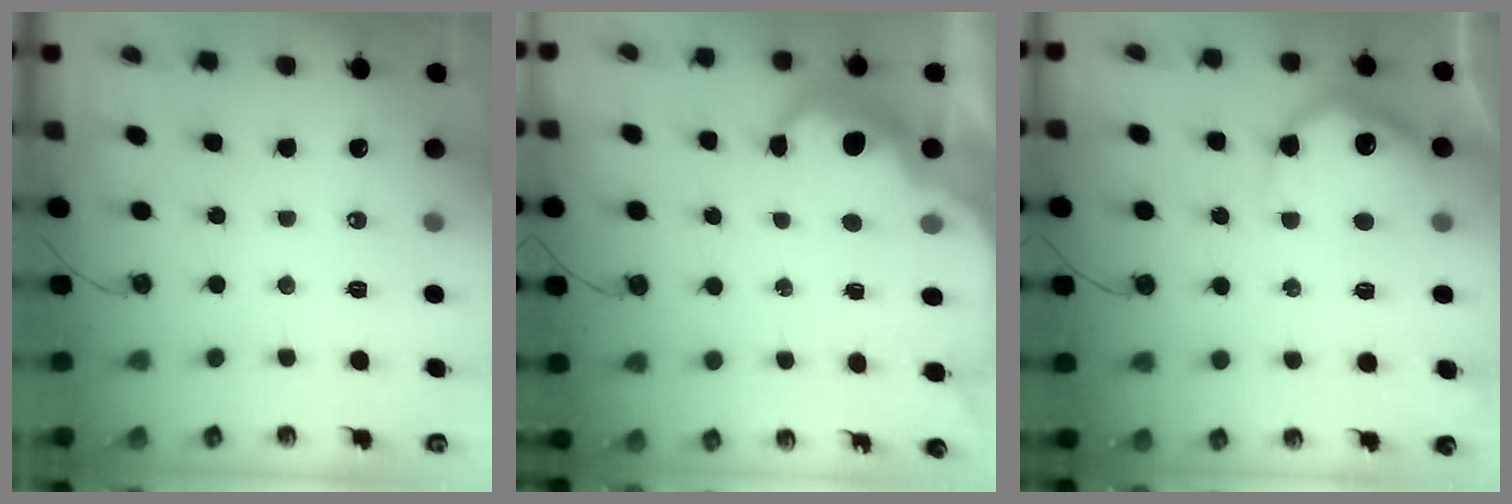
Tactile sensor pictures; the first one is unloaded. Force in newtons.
{"total": 6.7, "press": 6.6, "slide": 0.9}
{"total": 18.4, "press": 18.3, "slide": 1.3}